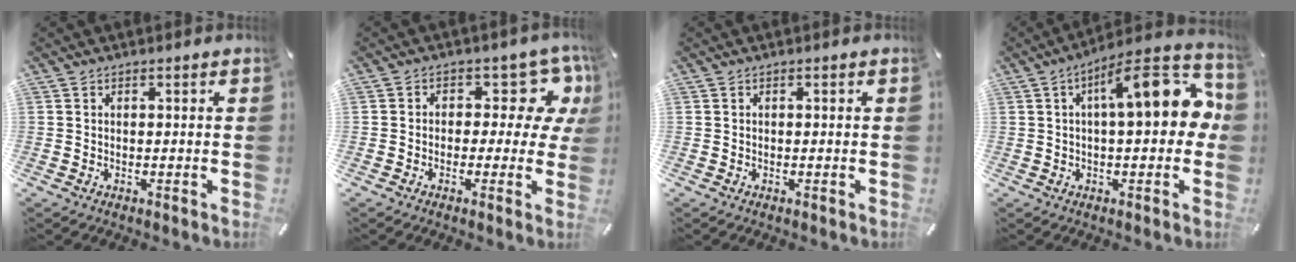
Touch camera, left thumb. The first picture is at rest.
{"total": 8.9, "force": [2.4, 5.5, 6.5], "torque": [-0.078, -0.016, 0.039]}
{"total": 0.0}
{"total": 15.8, "force": [3.1, 5.6, 14.5], "torque": [-0.196, -0.009, 0.043]}